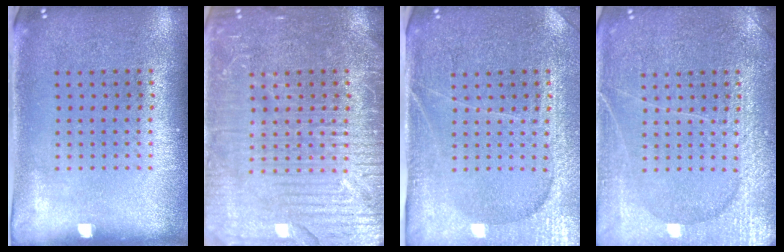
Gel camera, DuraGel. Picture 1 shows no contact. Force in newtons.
{"total": 4.5, "press": 4.5, "slide": 0.6}
{"total": 4.0, "press": 3.7, "slide": 1.6}
{"total": 5.5, "press": 5.5, "slide": 0.7}